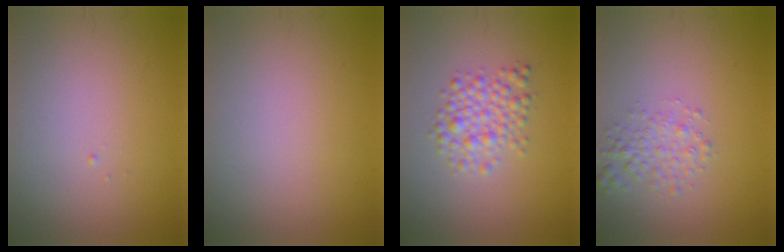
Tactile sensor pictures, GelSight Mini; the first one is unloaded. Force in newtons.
{"total": 0.0}
{"total": 3.2, "press": 3.2, "slide": 0.1}
{"total": 2.2, "press": 2.2, "slide": 0.1}